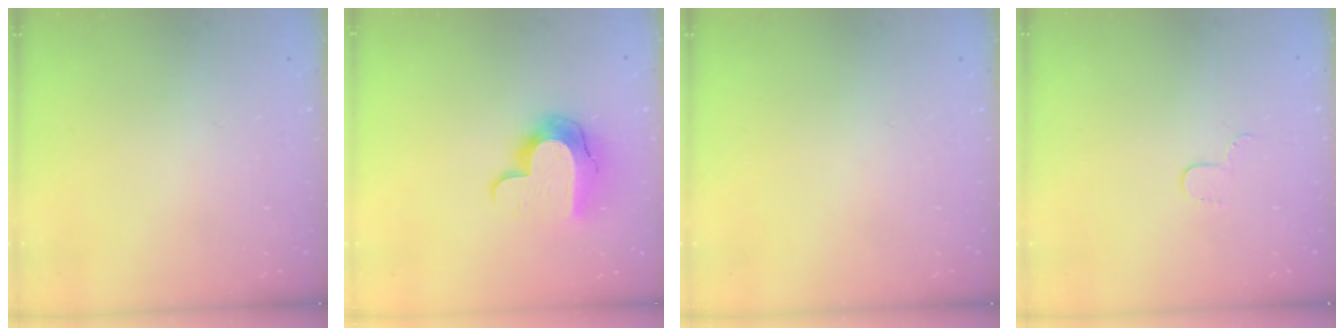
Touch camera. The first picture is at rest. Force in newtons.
{"total": 12.5, "press": 12.5, "slide": 0.7}
{"total": 0.0}
{"total": 3.5, "press": 3.5, "slide": 0.4}